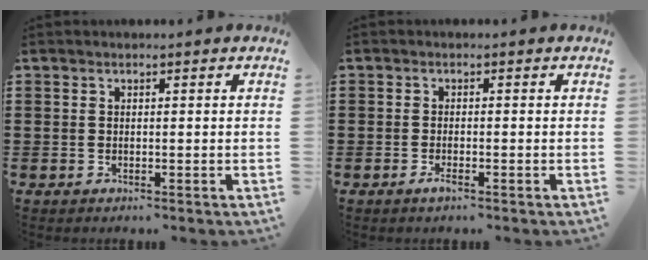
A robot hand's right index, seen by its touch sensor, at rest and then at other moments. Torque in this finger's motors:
{"motor_torque": [1.81, 0.33, 0.49, 0.04]}